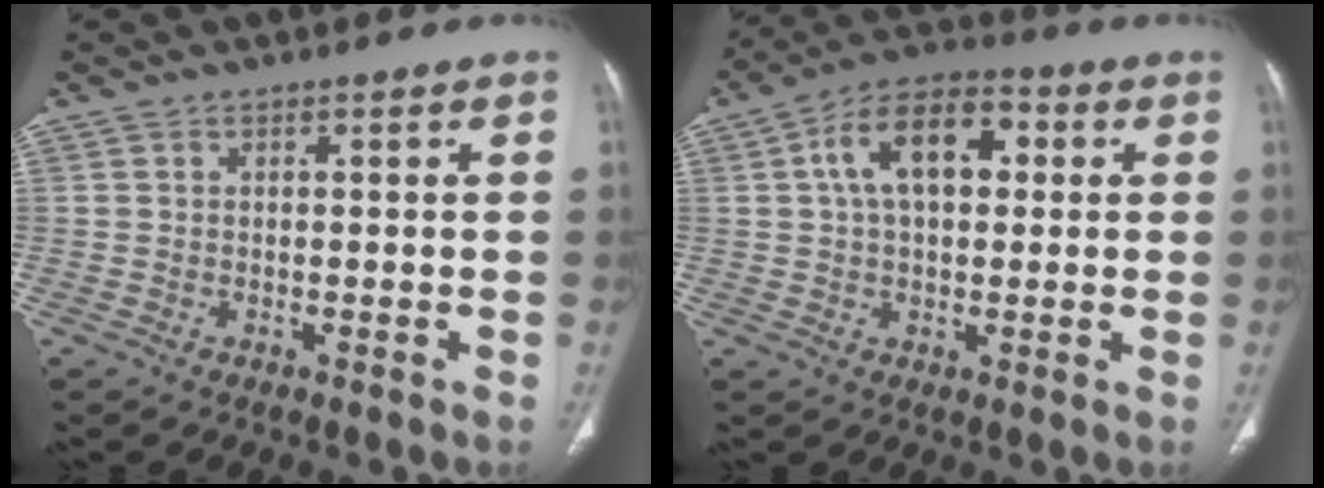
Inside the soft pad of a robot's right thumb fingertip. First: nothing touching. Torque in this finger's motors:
{"motor_torque": [0.99, 2.46, 1.26, -0.26, 0.07]}